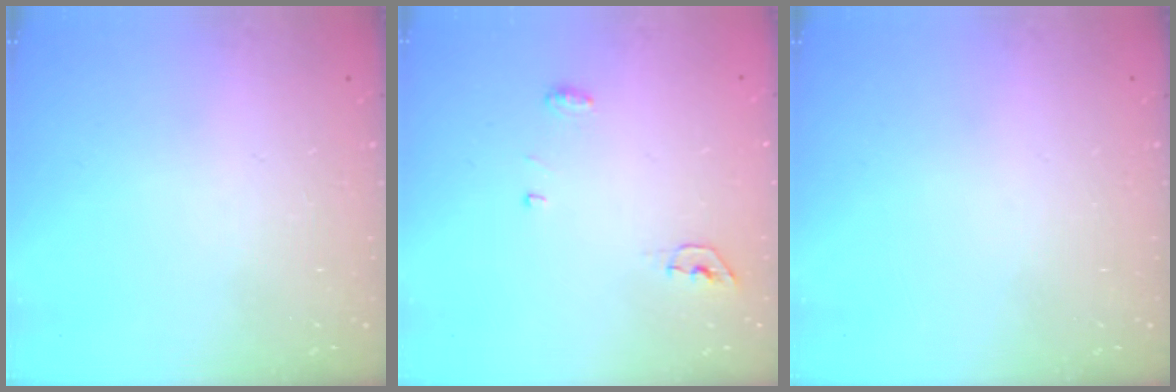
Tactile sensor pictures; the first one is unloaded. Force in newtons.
{"total": 4.4, "press": 4.3, "slide": 0.8}
{"total": 0.0}